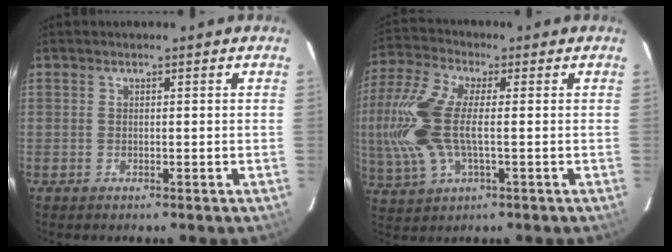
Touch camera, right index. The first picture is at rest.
{"total": 16.4, "force": [-0.7, 7.5, 14.5], "torque": [-0.328, 0.001, -0.014]}